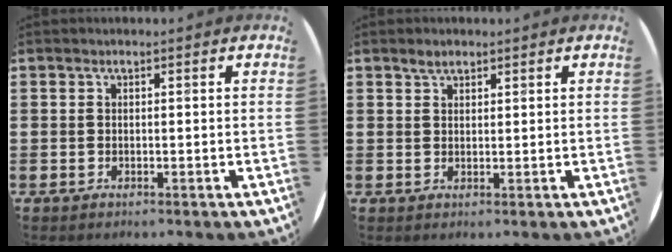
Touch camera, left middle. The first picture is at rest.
{"total": 1.7, "force": [1.4, 0.7, 0.6], "torque": [-0.006, 0.000, 0.024]}